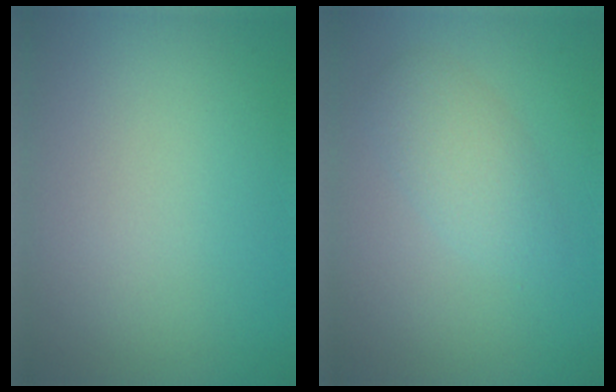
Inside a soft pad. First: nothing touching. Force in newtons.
{"total": 4.0, "press": 4.0, "slide": 0.1}